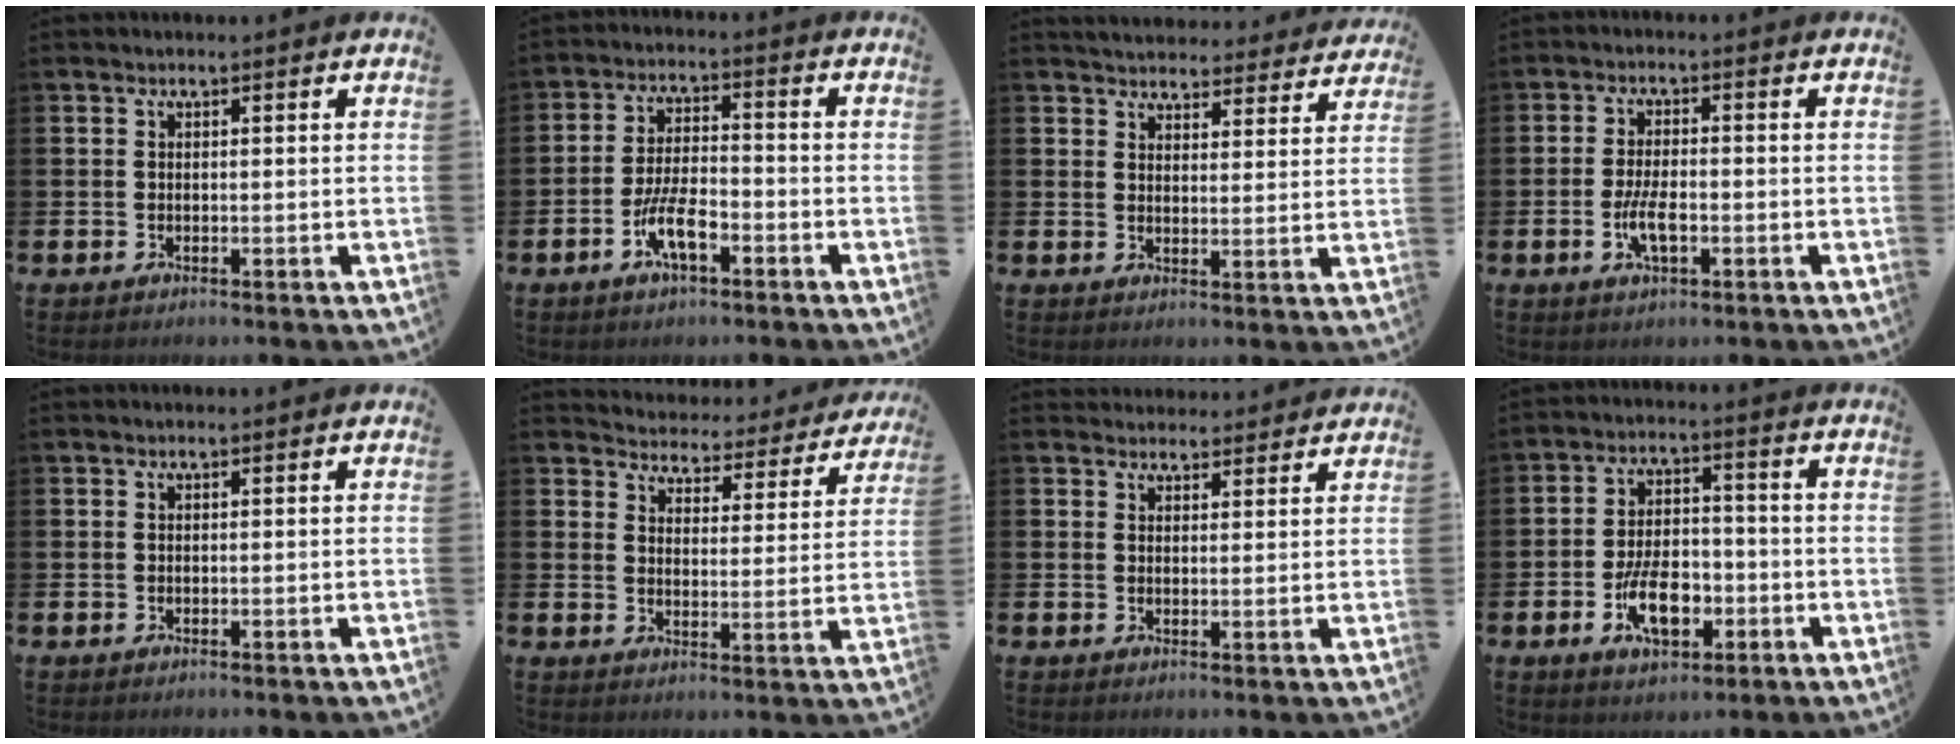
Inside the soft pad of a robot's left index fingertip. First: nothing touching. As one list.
[{"total": 5.9, "force": [-2.5, 2.1, 4.9], "torque": [-0.101, 0.003, -0.050]}, {"total": 4.6, "force": [4.5, 0.8, 0.0], "torque": [-0.005, -0.034, 0.079]}, {"total": 4.4, "force": [-1.1, 1.7, 3.9], "torque": [-0.068, 0.000, -0.021]}, {"total": 0.0}, {"total": 4.2, "force": [4.1, 1.0, 0.0], "torque": [-0.018, -0.041, 0.064]}, {"total": 2.8, "force": [2.7, 0.8, -0.3], "torque": [0.010, -0.014, 0.048]}, {"total": 7.4, "force": [-2.5, 4.1, 5.6], "torque": [-0.092, 0.006, -0.049]}]